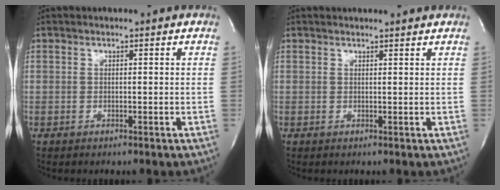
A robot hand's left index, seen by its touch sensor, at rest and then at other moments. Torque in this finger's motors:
{"motor_torque": [0.41, -0.50, 0.03, 0.01]}